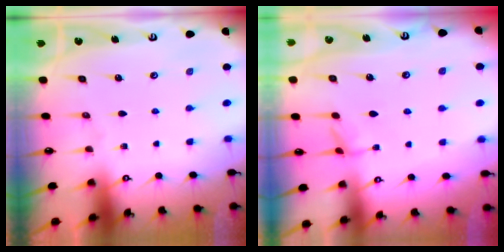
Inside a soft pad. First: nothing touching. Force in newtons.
{"total": 2.7, "press": 2.7, "slide": 0.5}